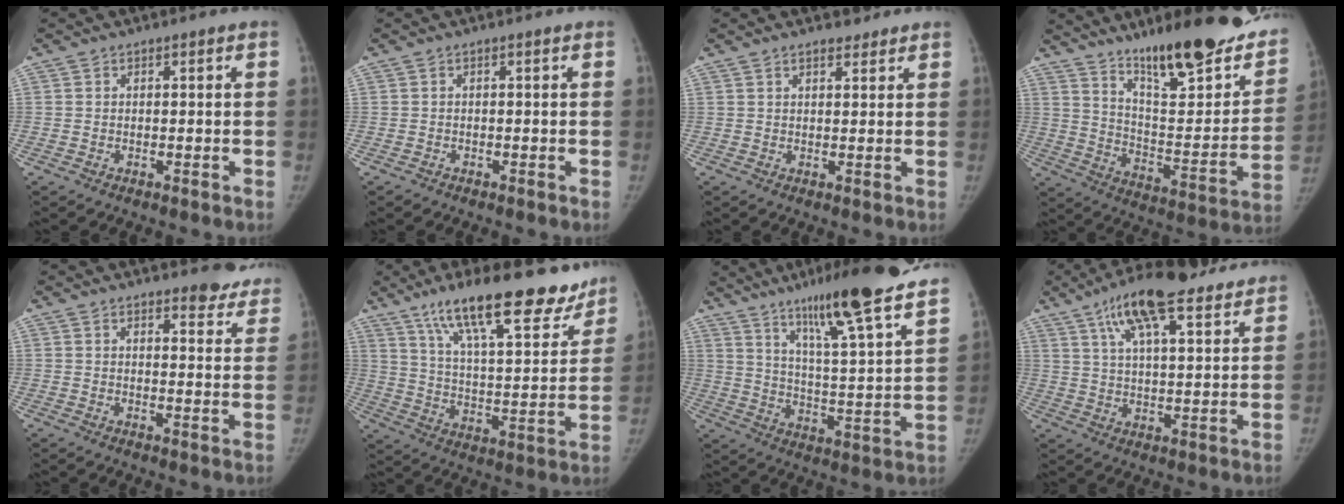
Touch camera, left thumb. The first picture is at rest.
{"total": 0.6, "force": [-0.4, 0.4, 0.1], "torque": [-0.005, 0.000, -0.009]}
{"total": 2.5, "force": [2.0, 1.2, 1.0], "torque": [-0.007, -0.011, 0.026]}
{"total": 27.7, "force": [19.3, 7.2, 18.6], "torque": [-0.229, -0.092, 0.292]}
{"total": 8.9, "force": [8.3, 2.4, 2.1], "torque": [0.011, -0.060, 0.079]}
{"total": 24.6, "force": [17.4, 7.4, 15.9], "torque": [-0.204, -0.069, 0.275]}
{"total": 23.5, "force": [17.7, 1.5, 15.4], "torque": [-0.217, -0.076, 0.268]}
{"total": 17.9, "force": [12.0, 5.2, 12.2], "torque": [-0.185, -0.026, 0.197]}